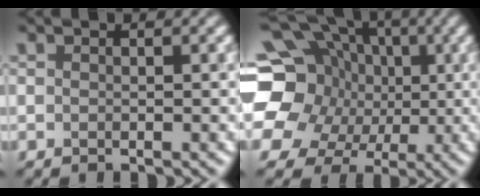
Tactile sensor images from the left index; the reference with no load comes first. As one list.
[{"total": 20.2, "force": [0.7, 18.3, 8.5], "torque": [-0.194, 0.011, -0.026]}]